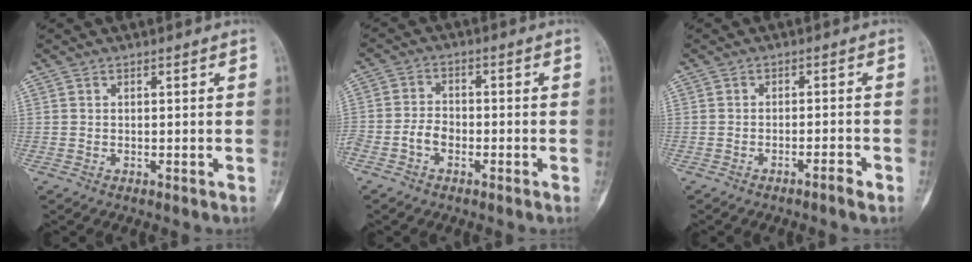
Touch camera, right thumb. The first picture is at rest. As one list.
[{"total": 3.9, "force": [-1.7, 2.6, 2.3], "torque": [-0.037, 0.019, -0.036]}, {"total": 2.1, "force": [-1.5, 0.1, 1.4], "torque": [-0.027, 0.010, -0.026]}]